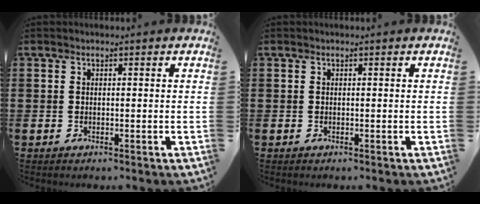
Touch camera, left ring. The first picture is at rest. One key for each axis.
{"total": 0.0}